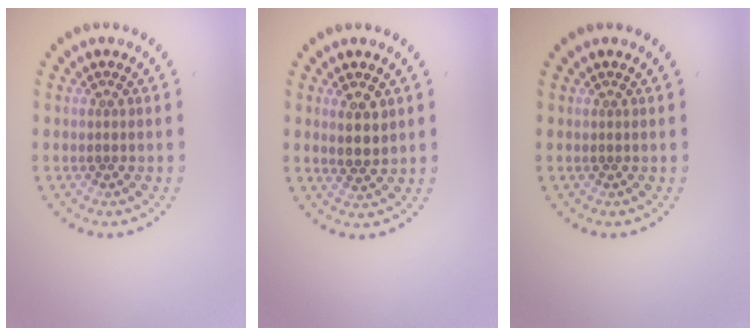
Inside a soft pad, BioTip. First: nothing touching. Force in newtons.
{"total": 2.5, "press": 2.3, "slide": 0.9}
{"total": 0.0}